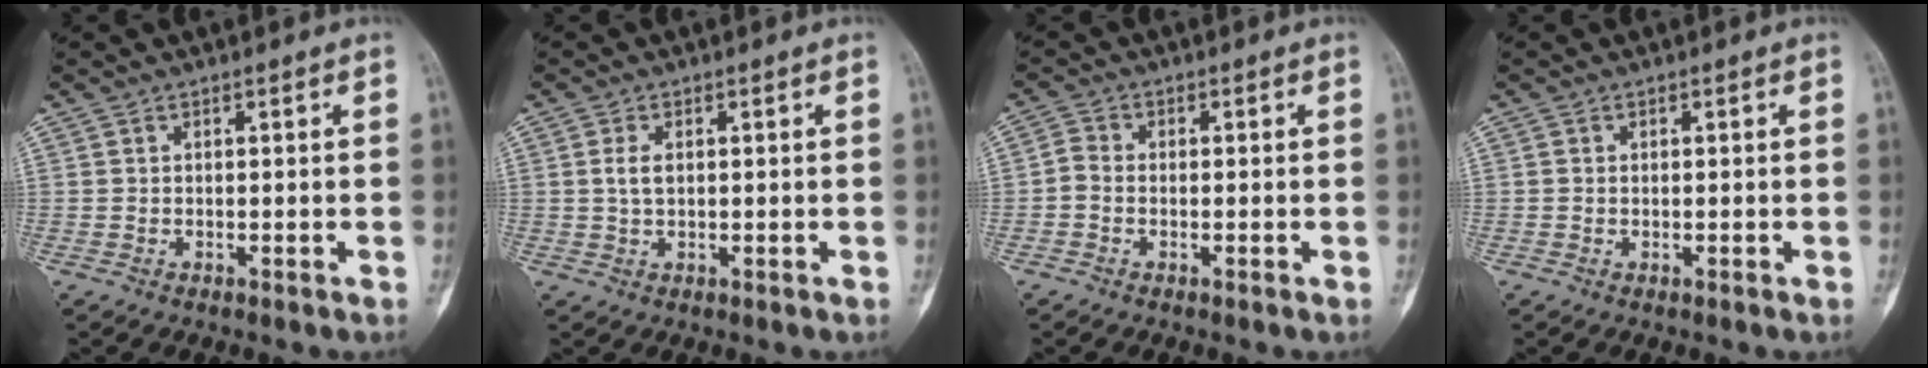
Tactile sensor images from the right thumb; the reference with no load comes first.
{"total": 2.5, "force": [0.4, 1.4, 2.1], "torque": [-0.039, 0.001, 0.009]}
{"total": 2.3, "force": [-0.7, 1.6, 1.5], "torque": [-0.024, 0.004, -0.027]}
{"total": 0.0}